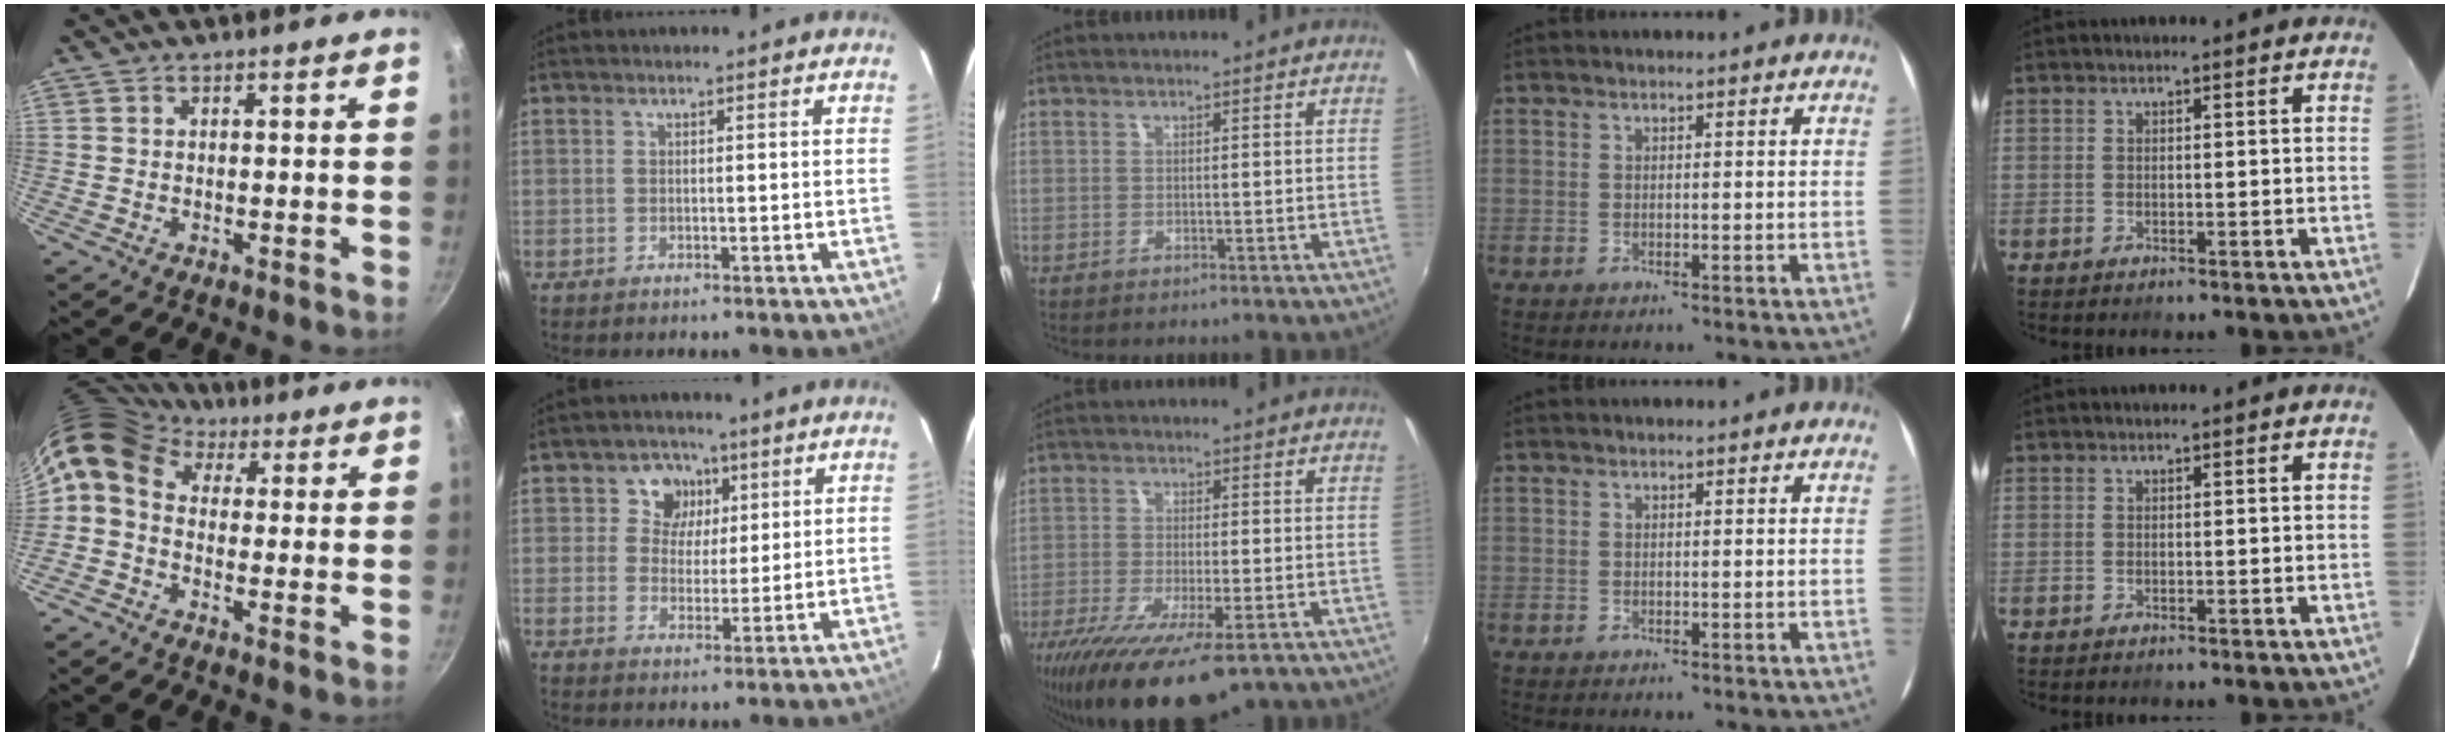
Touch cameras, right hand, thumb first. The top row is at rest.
{"thumb": {"total": 9.4, "force": [2.8, 7.0, 5.7], "torque": [-0.099, 0.024, 0.026]}, "index": {"total": 6.4, "force": [2.3, 5.8, 1.5], "torque": [-0.019, 0.003, 0.035]}, "middle": {"total": 16.8, "force": [-11.3, 4.6, 11.6], "torque": [-0.229, -0.065, -0.180]}}